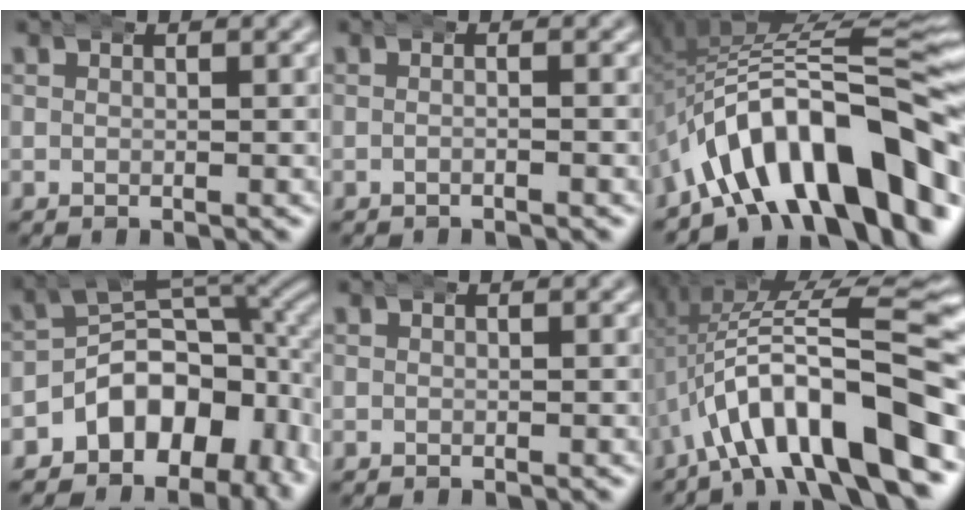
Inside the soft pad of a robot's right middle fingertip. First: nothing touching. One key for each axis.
{"total": 0.9, "fx": -0.6, "fy": -0.1, "fz": 0.6, "tx": -0.005, "ty": 0.004, "tz": -0.017}
{"total": 15.9, "fx": -4.2, "fy": 8.0, "fz": 13.0, "tx": -0.220, "ty": -0.003, "tz": -0.063}
{"total": 11.3, "fx": -1.9, "fy": 8.1, "fz": 7.6, "tx": -0.125, "ty": -0.015, "tz": -0.030}
{"total": 0.0}
{"total": 13.0, "fx": -2.2, "fy": 5.9, "fz": 11.4, "tx": -0.189, "ty": -0.002, "tz": -0.025}